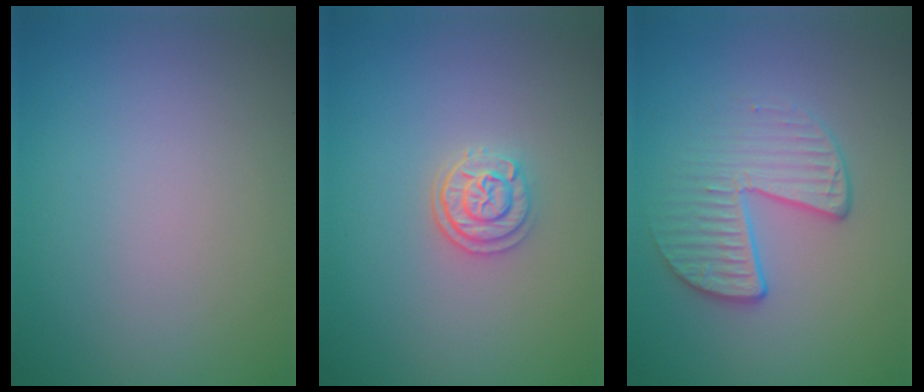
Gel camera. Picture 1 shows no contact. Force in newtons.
{"total": 2.4, "press": 2.1, "slide": 1.1}
{"total": 3.5, "press": 2.9, "slide": 2.0}